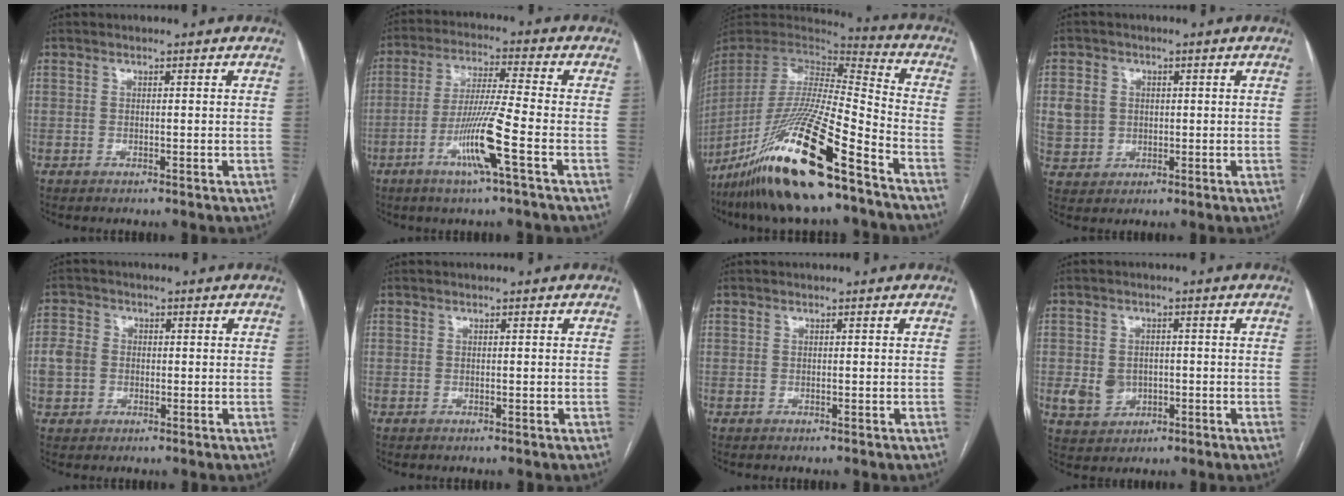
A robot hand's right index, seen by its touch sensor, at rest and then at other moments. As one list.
[{"total": 10.1, "force": [-4.2, -1.0, 9.1], "torque": [-0.177, -0.010, -0.084]}, {"total": 25.0, "force": [-16.7, 1.7, 18.5], "torque": [-0.365, -0.052, -0.310]}, {"total": 6.5, "force": [0.9, 6.1, 2.2], "torque": [-0.053, 0.013, 0.029]}, {"total": 4.5, "force": [-0.4, 4.0, 2.1], "torque": [-0.055, 0.017, -0.006]}, {"total": 0.0}, {"total": 0.0}, {"total": 5.4, "force": [-1.0, 4.7, 2.5], "torque": [-0.041, 0.010, -0.002]}]